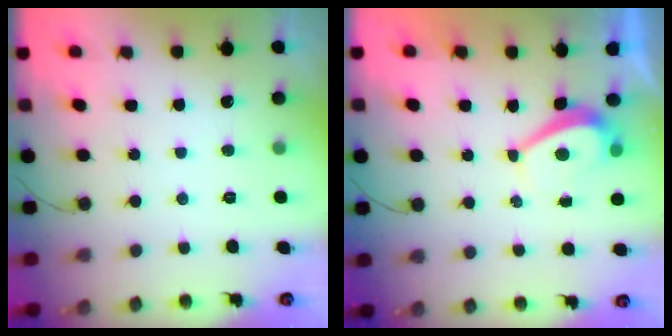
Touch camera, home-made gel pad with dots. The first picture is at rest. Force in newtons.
{"total": 2.7, "press": 2.6, "slide": 0.7}